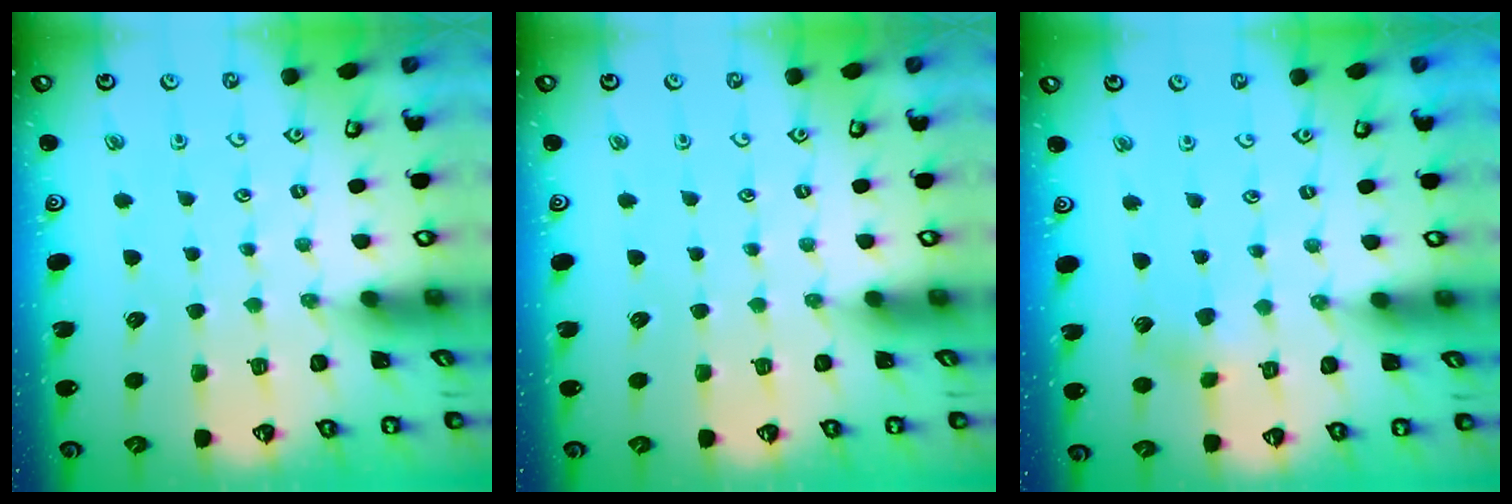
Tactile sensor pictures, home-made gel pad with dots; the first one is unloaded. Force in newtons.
{"total": 0.0}
{"total": 3.2, "press": 3.1, "slide": 0.3}